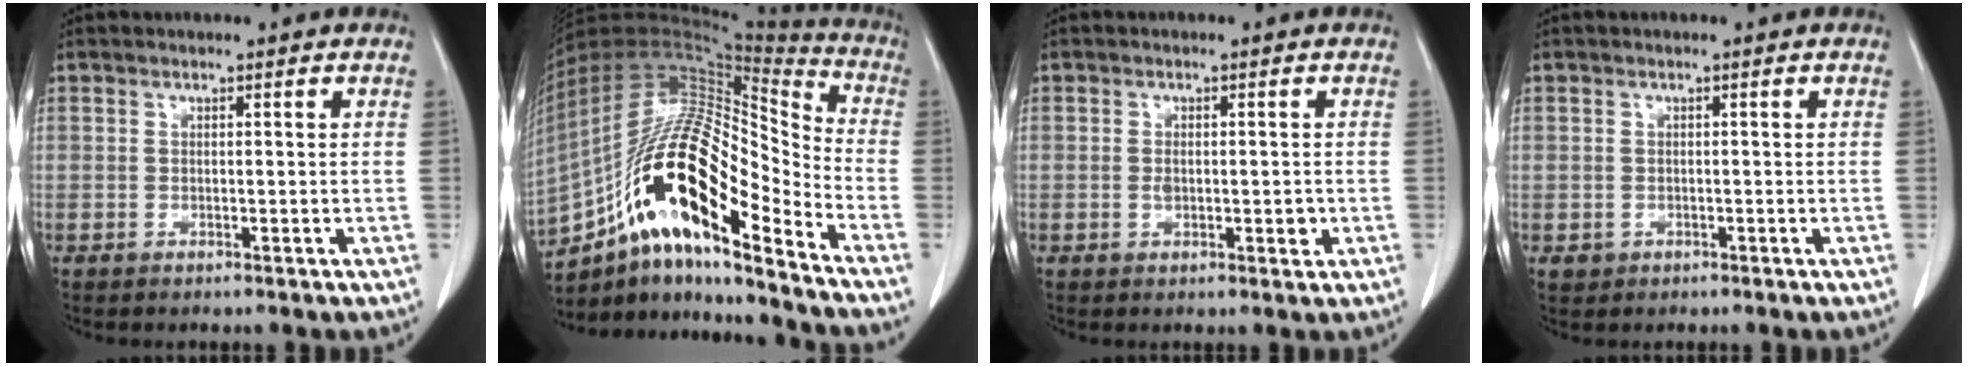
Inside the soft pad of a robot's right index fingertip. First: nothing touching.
{"total": 23.0, "force": [-12.6, 5.3, 18.5], "torque": [-0.354, 0.007, -0.219]}
{"total": 3.0, "force": [-0.4, 1.5, 2.6], "torque": [-0.043, -0.002, -0.001]}
{"total": 1.3, "force": [-0.4, 1.2, 0.2], "torque": [-0.004, 0.004, -0.001]}